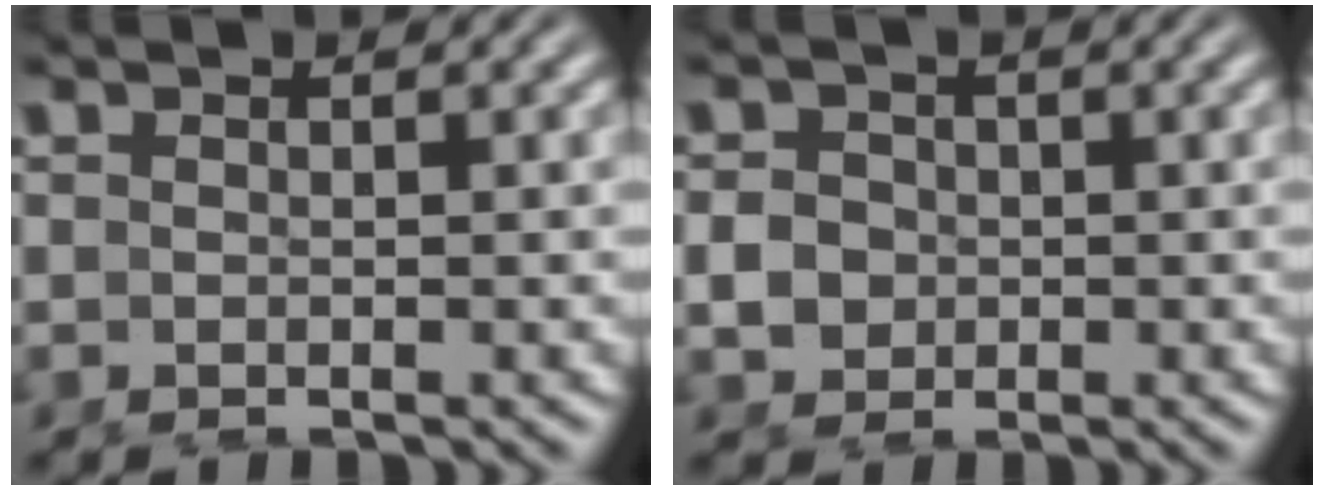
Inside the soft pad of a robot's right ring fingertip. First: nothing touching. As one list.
[{"total": 2.0, "force": [-0.2, 1.9, 0.7], "torque": [-0.018, -0.007, 0.003]}]